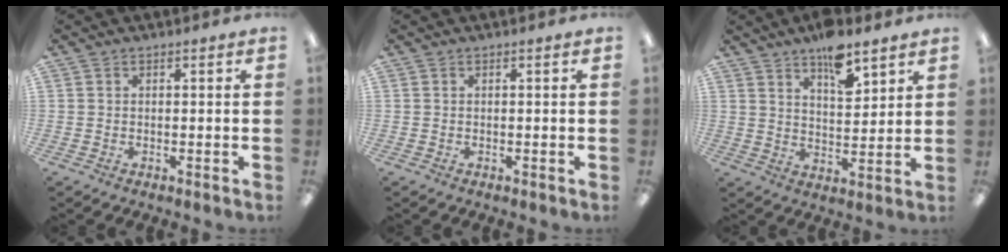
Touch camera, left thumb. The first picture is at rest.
{"total": 0.0}
{"total": 9.6, "force": [7.2, 3.7, 5.1], "torque": [-0.065, -0.046, 0.120]}